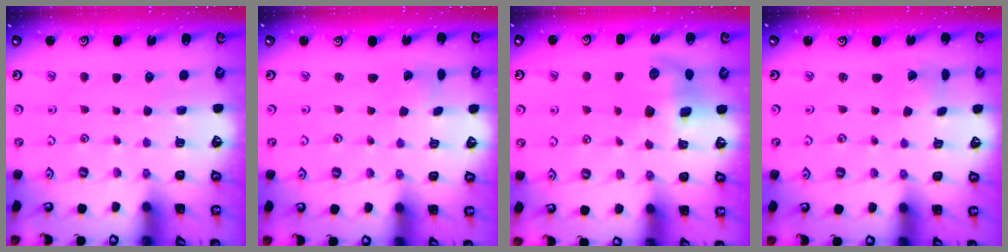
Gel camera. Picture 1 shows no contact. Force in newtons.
{"total": 1.3, "press": 1.2, "slide": 0.4}
{"total": 9.5, "press": 9.4, "slide": 0.6}
{"total": 0.0}